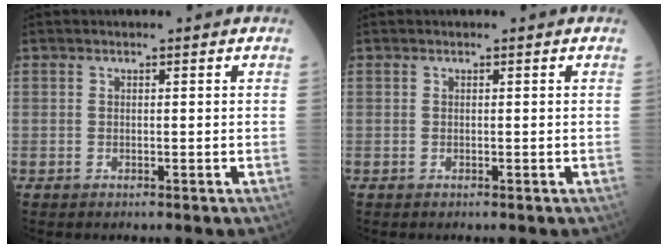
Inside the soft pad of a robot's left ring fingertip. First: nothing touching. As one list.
[{"total": 0.0}]